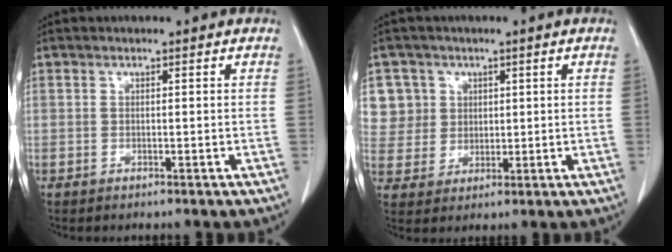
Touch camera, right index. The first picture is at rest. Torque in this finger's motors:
{"motor_torque": [-0.15, 0.24, -0.04, 0.00]}